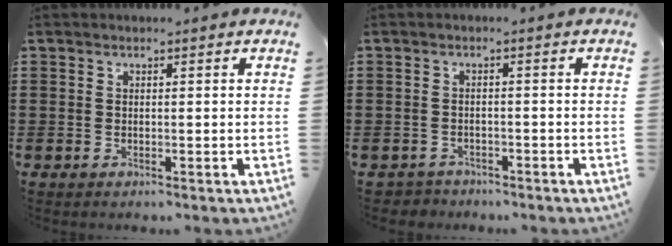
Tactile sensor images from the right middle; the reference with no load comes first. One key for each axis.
{"total": 1.7, "fx": -1.5, "fy": 0.6, "fz": -0.3, "tx": -0.002, "ty": 0.004, "tz": -0.037}